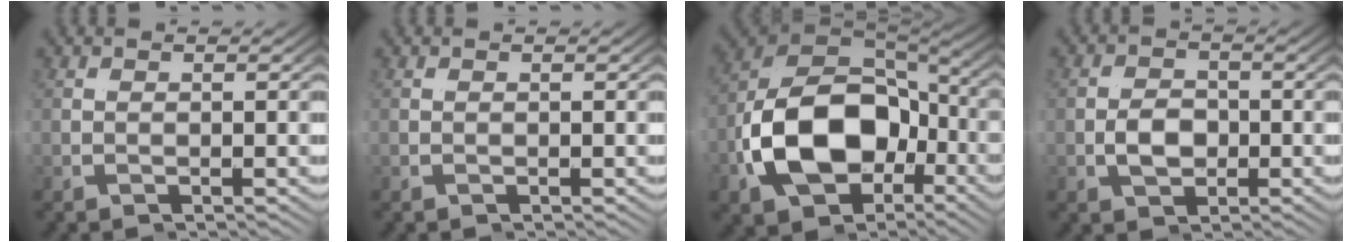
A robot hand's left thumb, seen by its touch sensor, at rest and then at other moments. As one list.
[{"total": 0.0}, {"total": 14.9, "force": [-3.7, 8.8, 11.4], "torque": [-0.256, -0.035, -0.043]}, {"total": 3.9, "force": [-0.1, 2.8, 2.7], "torque": [-0.056, -0.010, 0.004]}]